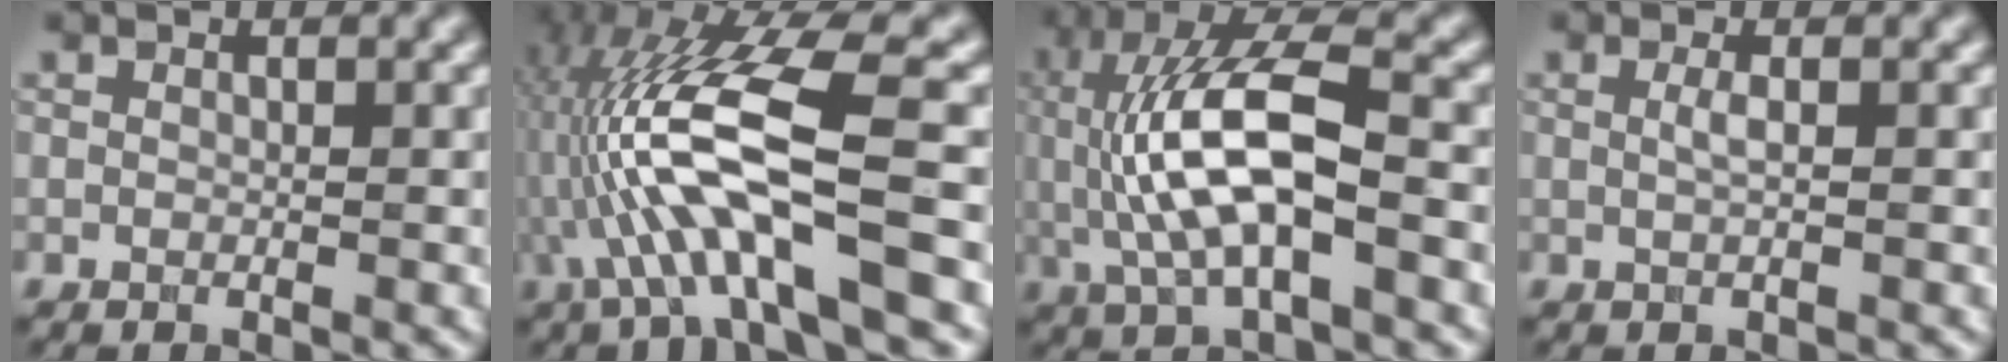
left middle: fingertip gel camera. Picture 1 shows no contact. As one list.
[{"total": 11.9, "force": [-2.2, 3.0, 11.3], "torque": [-0.230, 0.013, -0.038]}, {"total": 9.8, "force": [-0.3, 3.5, 9.2], "torque": [-0.179, 0.012, -0.007]}, {"total": 1.2, "force": [0.1, 0.3, 1.1], "torque": [-0.022, 0.001, 0.000]}]